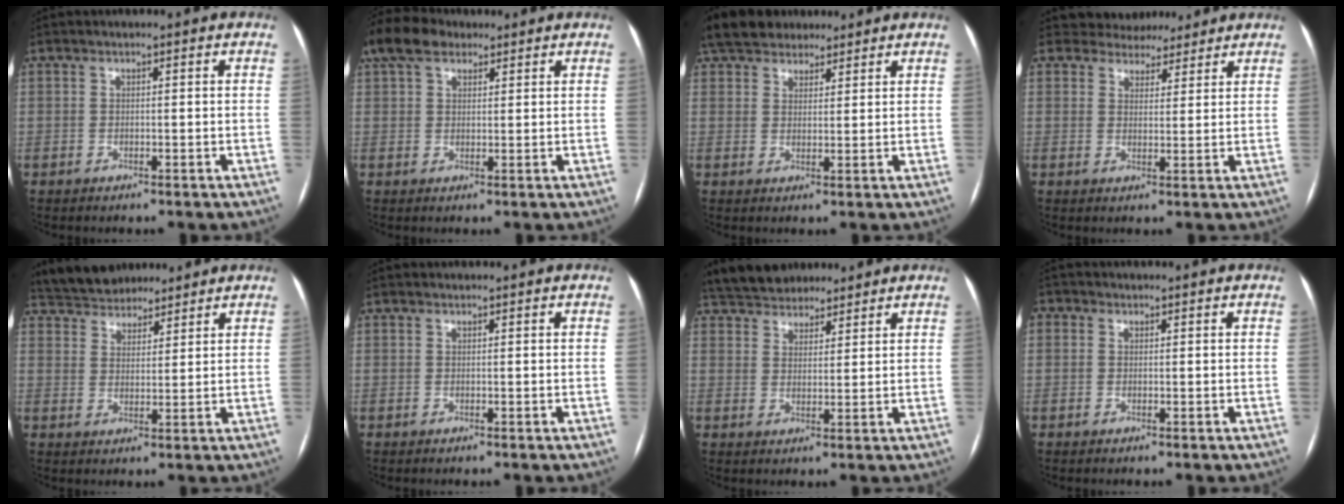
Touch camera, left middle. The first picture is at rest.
{"total": 9.0, "force": [6.4, 4.6, 4.4], "torque": [-0.096, 0.044, 0.121]}
{"total": 11.5, "force": [9.3, 5.4, 4.0], "torque": [-0.074, 0.044, 0.155]}
{"total": 6.1, "force": [5.5, 2.6, 0.1], "torque": [0.004, 0.006, 0.073]}
{"total": 9.1, "force": [8.2, 3.4, 2.1], "torque": [-0.035, 0.026, 0.140]}
{"total": 0.0}
{"total": 10.9, "force": [9.4, 4.3, 3.2], "torque": [-0.057, 0.031, 0.155]}
{"total": 1.6, "force": [0.5, 1.4, 0.5], "torque": [-0.005, 0.007, 0.005]}